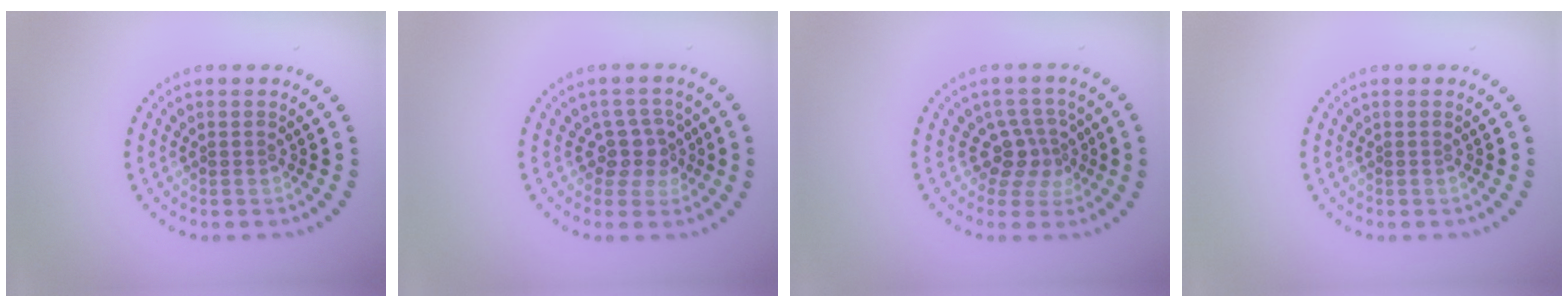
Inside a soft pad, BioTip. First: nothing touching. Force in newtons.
{"total": 2.8, "press": 2.3, "slide": 1.7}
{"total": 2.9, "press": 2.2, "slide": 1.9}
{"total": 0.0}